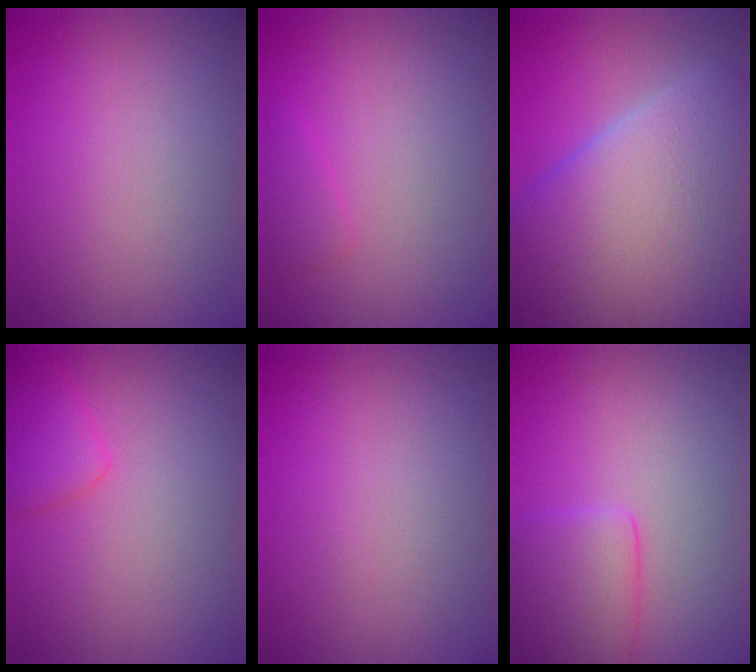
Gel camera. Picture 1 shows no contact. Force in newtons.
{"total": 1.4, "press": 1.4, "slide": 0.1}
{"total": 18.1, "press": 18.0, "slide": 1.1}
{"total": 2.6, "press": 2.6, "slide": 0.2}
{"total": 0.0}
{"total": 4.1, "press": 4.1, "slide": 0.2}